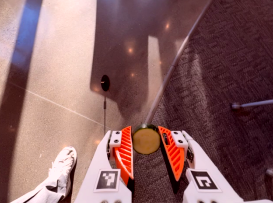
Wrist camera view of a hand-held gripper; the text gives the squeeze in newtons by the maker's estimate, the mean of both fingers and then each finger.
{"total": 8.6, "left": 8.3, "right": 9.0}